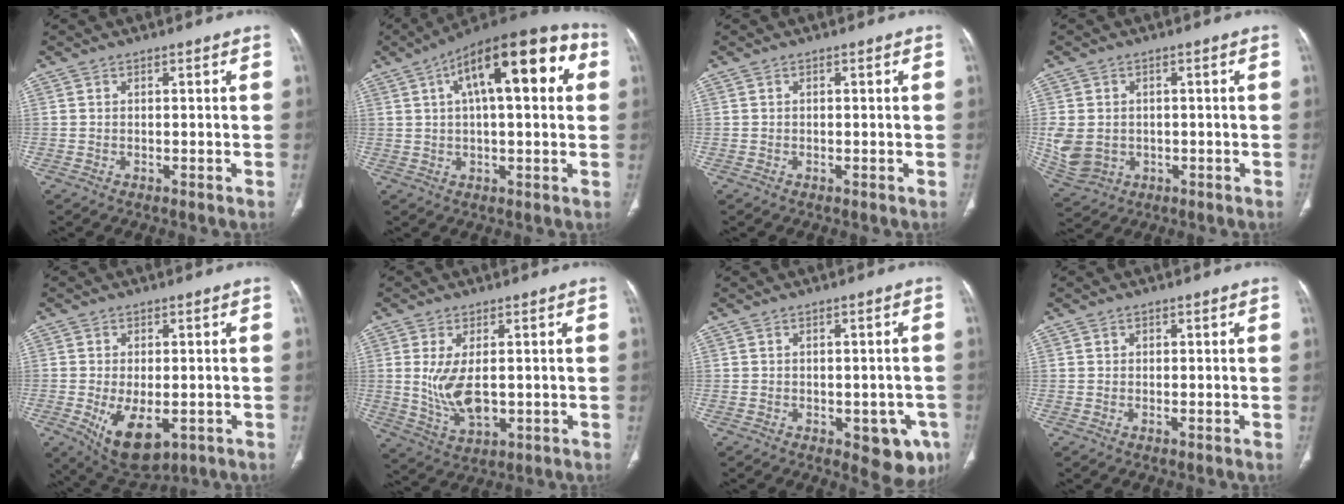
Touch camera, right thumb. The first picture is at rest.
{"total": 20.5, "force": [6.2, 7.9, 17.9], "torque": [-0.255, 0.035, 0.088]}
{"total": 0.0}
{"total": 9.0, "force": [-0.8, 7.3, 5.1], "torque": [-0.108, -0.003, 0.004]}
{"total": 10.1, "force": [-3.0, 5.3, 8.1], "torque": [-0.127, -0.012, -0.031]}
{"total": 8.5, "force": [0.2, 4.3, 7.4], "torque": [-0.146, -0.013, 0.020]}
{"total": 8.6, "force": [-3.4, 4.2, 6.6], "torque": [-0.046, 0.002, -0.035]}
{"total": 0.6, "force": [0.2, 0.5, 0.3], "torque": [-0.006, -0.002, 0.002]}